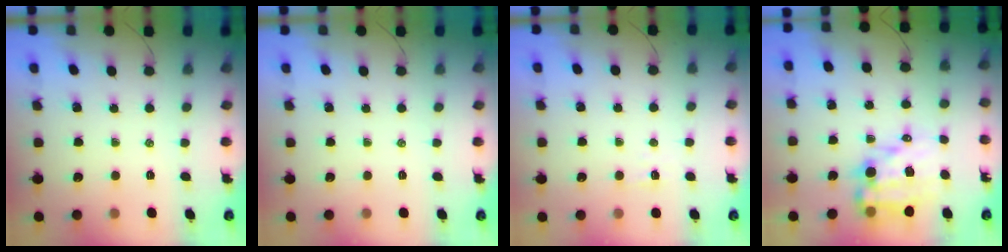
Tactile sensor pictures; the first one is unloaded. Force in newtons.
{"total": 0.0}
{"total": 2.2, "press": 2.0, "slide": 0.8}
{"total": 13.3, "press": 12.7, "slide": 3.7}